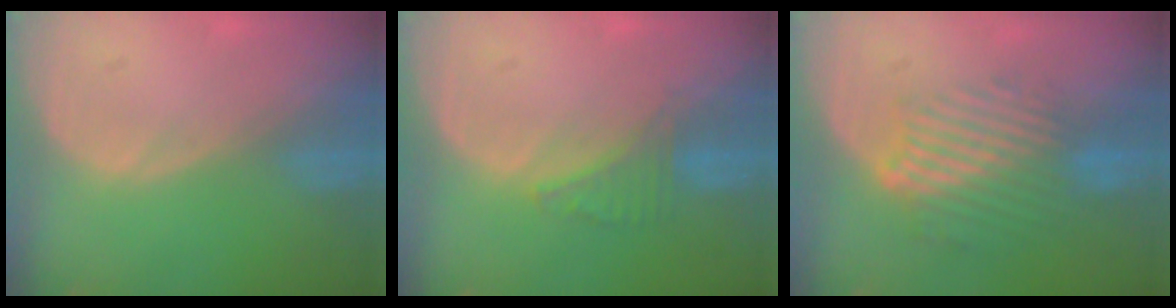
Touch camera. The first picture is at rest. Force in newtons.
{"total": 3.0, "press": 3.0, "slide": 0.2}
{"total": 9.7, "press": 8.1, "slide": 5.3}